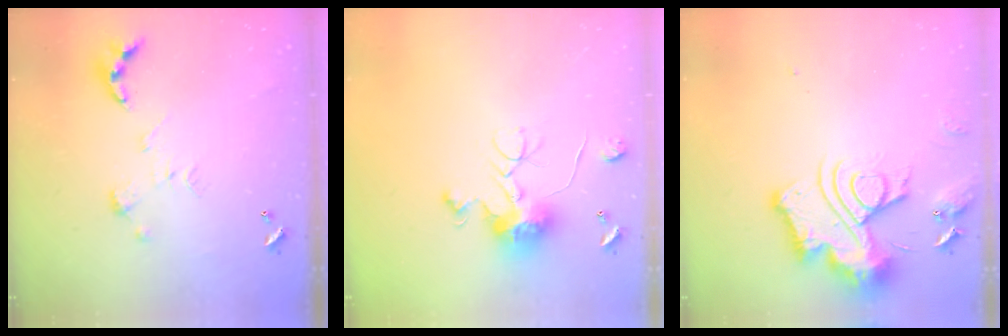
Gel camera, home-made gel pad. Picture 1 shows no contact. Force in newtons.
{"total": 13.7, "press": 13.7, "slide": 0.1}
{"total": 15.5, "press": 15.4, "slide": 1.4}